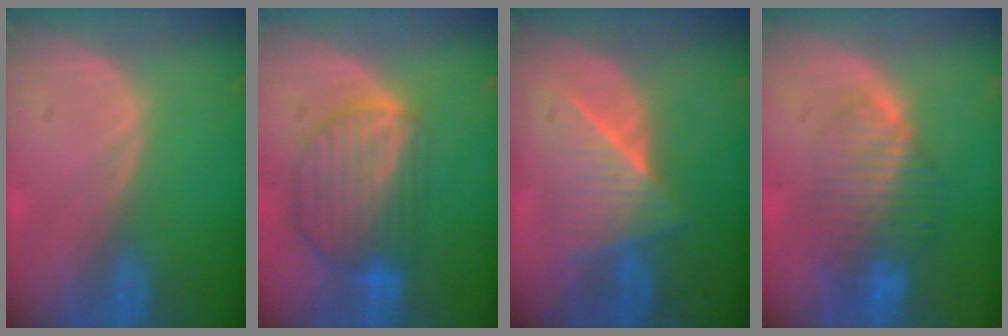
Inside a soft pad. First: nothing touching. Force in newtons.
{"total": 8.7, "press": 7.6, "slide": 4.1}
{"total": 6.6, "press": 6.6, "slide": 0.6}
{"total": 8.4, "press": 7.2, "slide": 4.2}